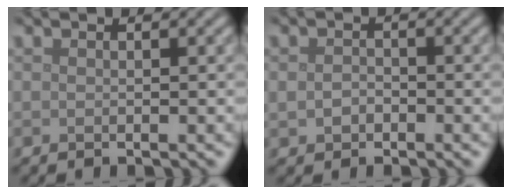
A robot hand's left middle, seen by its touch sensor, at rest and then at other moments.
{"total": 1.3, "force": [-0.3, 1.1, 0.7], "torque": [-0.016, -0.002, -0.008]}